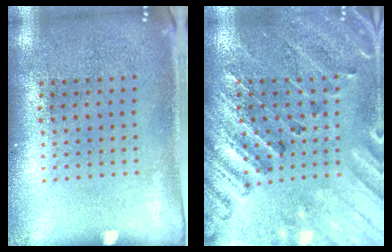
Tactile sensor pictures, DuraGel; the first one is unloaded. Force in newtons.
{"total": 2.5, "press": 2.5, "slide": 0.4}